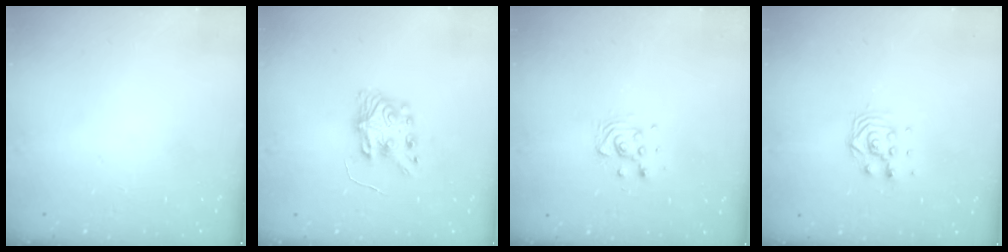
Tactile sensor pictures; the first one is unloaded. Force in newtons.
{"total": 8.3, "press": 8.3, "slide": 0.4}
{"total": 8.3, "press": 8.0, "slide": 2.1}
{"total": 6.6, "press": 6.6, "slide": 0.5}